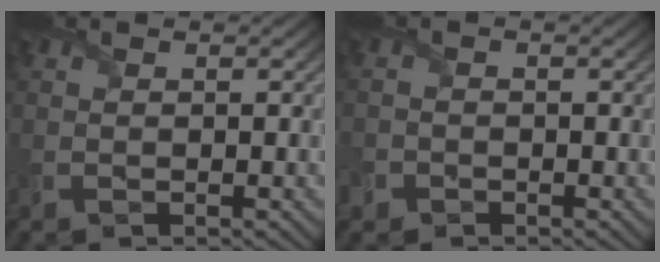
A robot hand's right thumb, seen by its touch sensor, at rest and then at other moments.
{"total": 2.1, "force": [-1.2, 1.7, 0.4], "torque": [-0.008, -0.002, -0.031]}